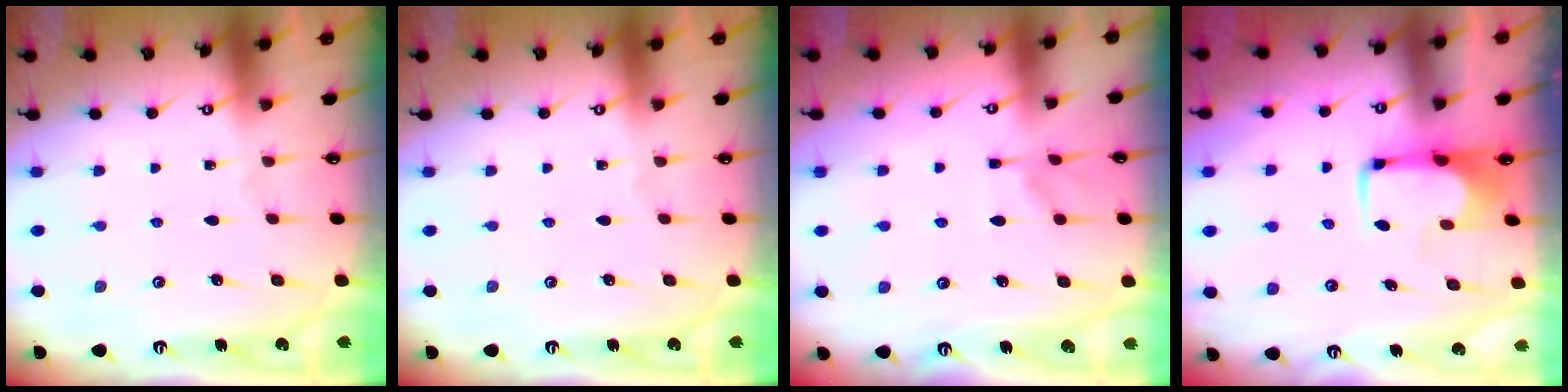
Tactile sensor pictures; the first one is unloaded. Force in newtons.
{"total": 0.0}
{"total": 5.2, "press": 5.2, "slide": 0.3}
{"total": 1.9, "press": 1.8, "slide": 0.4}